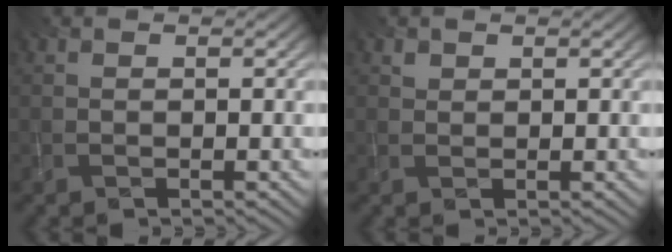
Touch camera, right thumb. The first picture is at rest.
{"total": 0.9, "force": [0.6, 0.6, 0.2], "torque": [-0.005, -0.002, 0.014]}